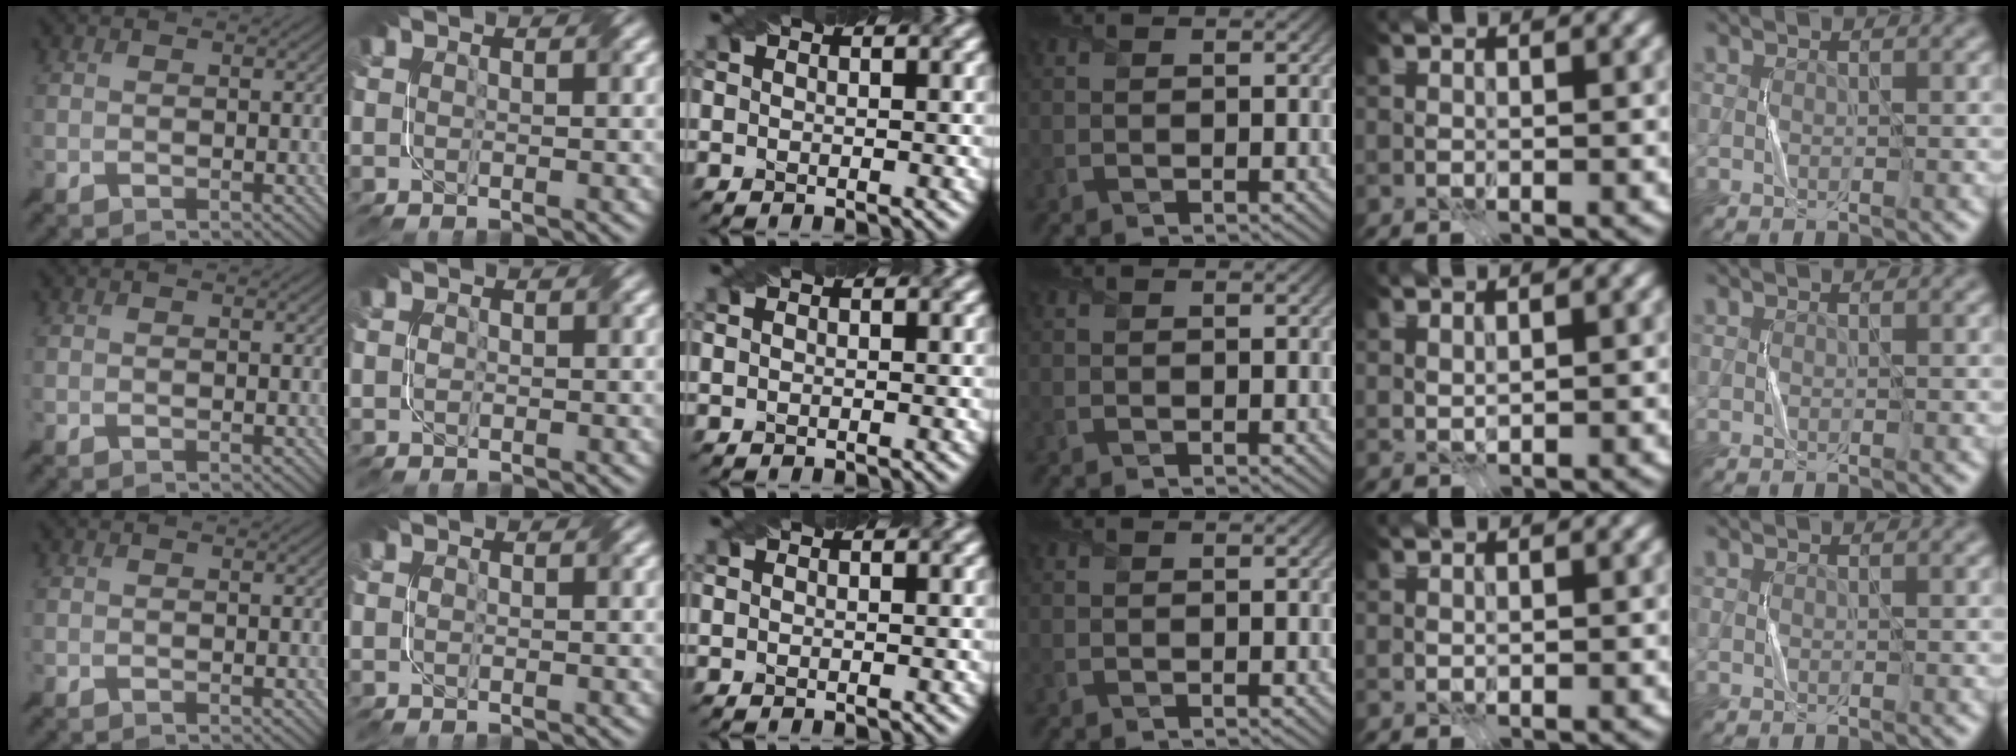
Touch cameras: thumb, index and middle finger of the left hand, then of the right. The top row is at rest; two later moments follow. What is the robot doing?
{"motion": "fold", "object": "coffee filter"}